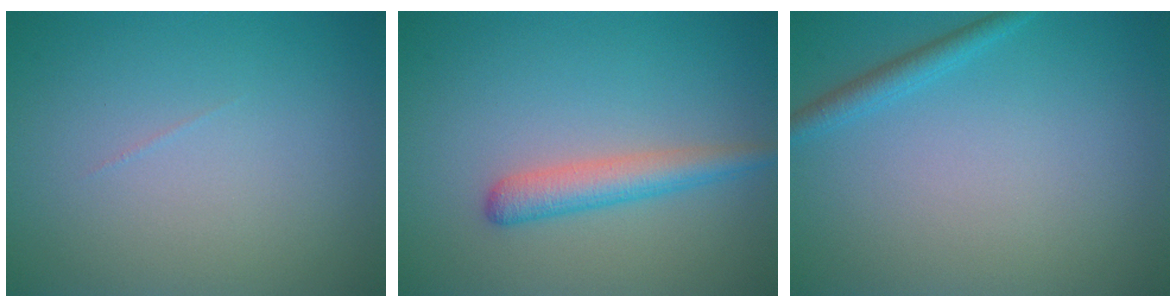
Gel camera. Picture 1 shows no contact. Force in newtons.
{"total": 2.9, "press": 2.9, "slide": 0.1}
{"total": 1.6, "press": 1.6, "slide": 0.1}